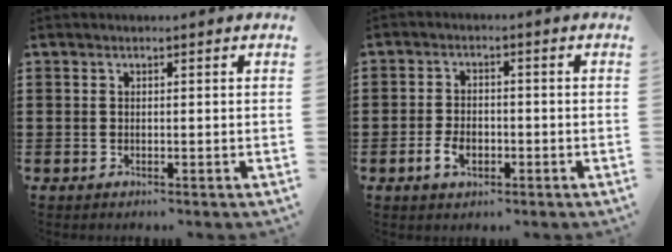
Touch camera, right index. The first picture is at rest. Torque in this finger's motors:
{"motor_torque": [1.02, 1.12, -0.01, 0.00]}